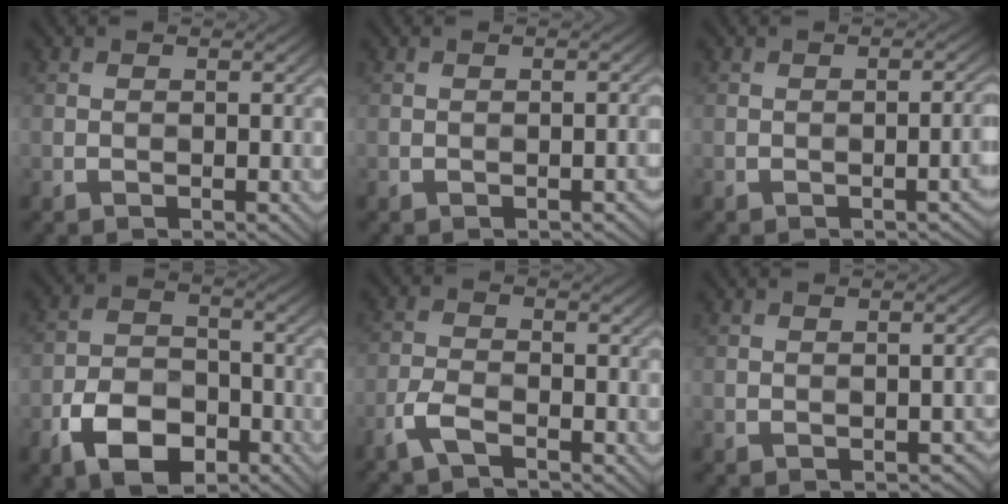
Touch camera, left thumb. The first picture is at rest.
{"total": 1.8, "force": [-1.4, 0.5, 0.9], "torque": [-0.010, 0.017, -0.014]}
{"total": 3.0, "force": [-1.5, 0.8, 2.5], "torque": [-0.016, 0.008, -0.018]}
{"total": 8.2, "force": [-3.3, 5.2, 5.4], "torque": [-0.102, -0.010, -0.072]}
{"total": 4.0, "force": [-2.3, 1.4, 2.9], "torque": [-0.065, -0.004, -0.056]}
{"total": 3.0, "force": [-2.5, 1.3, 1.2], "torque": [-0.012, 0.010, -0.019]}